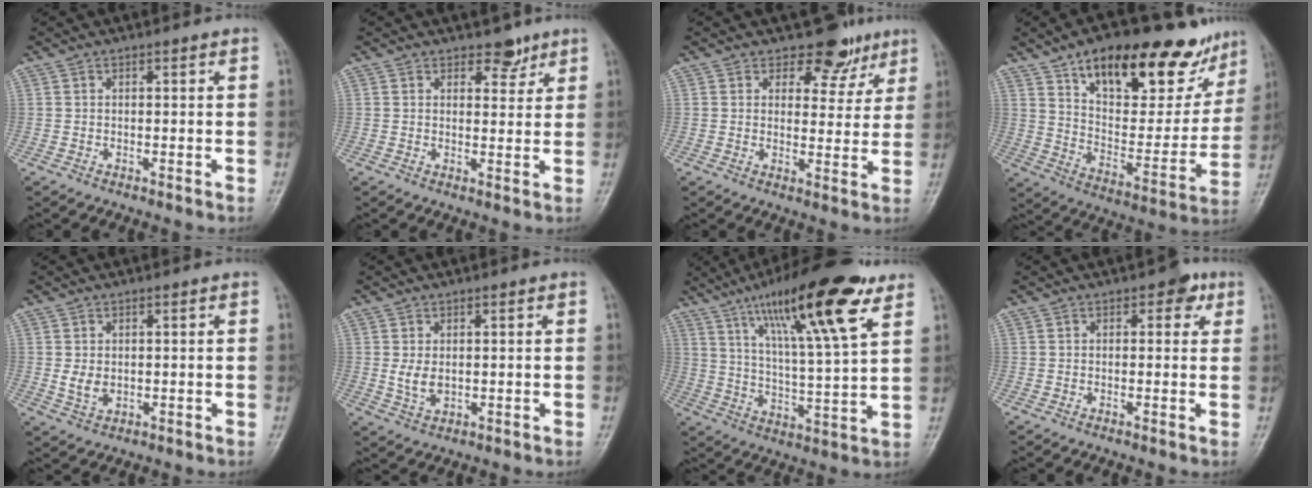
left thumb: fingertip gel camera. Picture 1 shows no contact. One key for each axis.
{"total": 3.5, "fx": 2.6, "fy": 2.0, "fz": 1.3, "tx": 0.007, "ty": -0.016, "tz": 0.037}
{"total": 7.0, "fx": 5.1, "fy": 4.4, "fz": 1.9, "tx": 0.013, "ty": -0.030, "tz": 0.062}
{"total": 26.0, "fx": 16.5, "fy": 11.2, "fz": 16.6, "tx": -0.191, "ty": -0.046, "tz": 0.256}
{"total": 3.2, "fx": 0.2, "fy": 2.4, "fz": 2.2, "tx": -0.033, "ty": -0.008, "tz": 0.009}
{"total": 3.7, "fx": 0.4, "fy": 2.4, "fz": 2.8, "tx": -0.048, "ty": -0.010, "tz": 0.013}
{"total": 20.8, "fx": 11.9, "fy": 3.6, "fz": 16.7, "tx": -0.255, "ty": -0.041, "tz": 0.196}
{"total": 3.4, "fx": 1.3, "fy": 2.1, "fz": 2.3, "tx": -0.004, "ty": 0.002, "tz": 0.009}